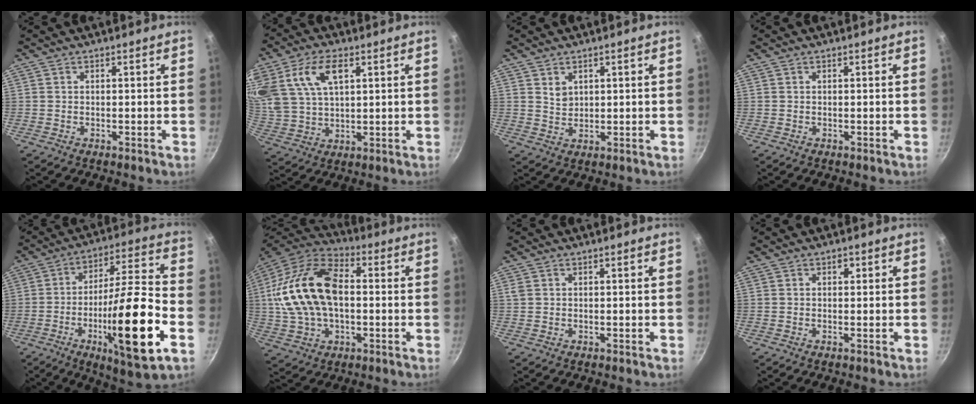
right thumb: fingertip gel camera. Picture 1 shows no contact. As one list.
[{"total": 13.5, "force": [5.4, 7.6, 9.8], "torque": [-0.188, -0.007, 0.109]}, {"total": 2.8, "force": [1.4, 2.1, 1.2], "torque": [-0.013, -0.007, 0.031]}, {"total": 0.0}, {"total": 22.8, "force": [-7.1, 4.6, 21.1], "torque": [-0.336, 0.028, -0.113]}, {"total": 21.7, "force": [1.0, 13.4, 17.0], "torque": [-0.317, 0.033, 0.010]}, {"total": 0.9, "force": [0.3, 0.8, 0.4], "torque": [-0.010, 0.004, 0.006]}, {"total": 1.1, "force": [0.3, 0.6, 0.8], "torque": [-0.013, 0.004, 0.003]}]